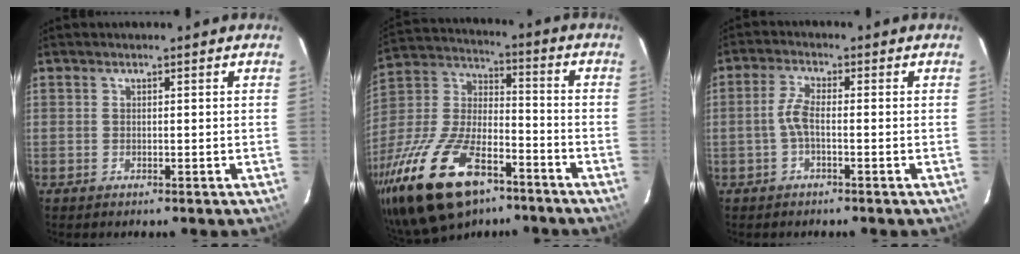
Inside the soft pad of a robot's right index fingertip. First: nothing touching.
{"total": 25.4, "force": [-15.1, 11.9, 16.6], "torque": [-0.344, -0.018, -0.261]}
{"total": 3.3, "force": [-0.9, 0.6, 3.1], "torque": [-0.072, 0.007, -0.021]}